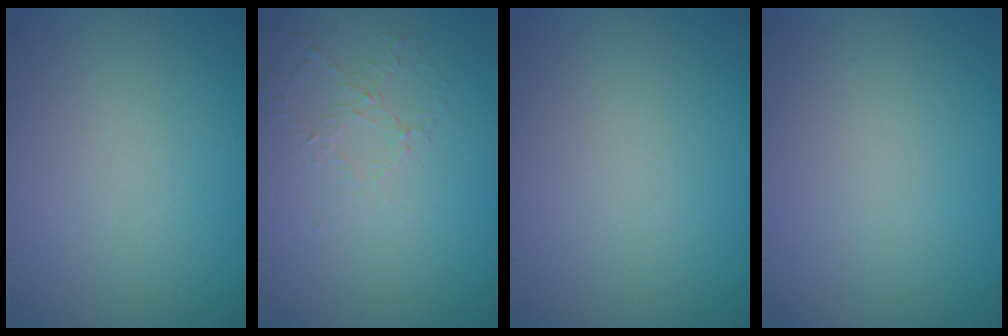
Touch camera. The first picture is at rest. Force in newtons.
{"total": 1.1, "press": 0.5, "slide": 1.0}
{"total": 0.0}
{"total": 0.0}